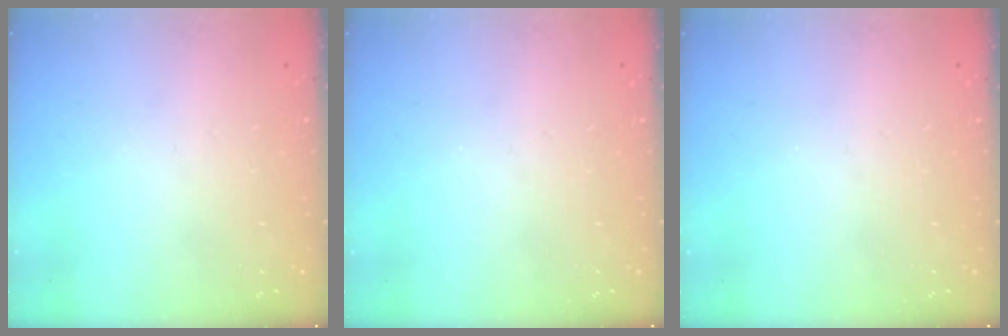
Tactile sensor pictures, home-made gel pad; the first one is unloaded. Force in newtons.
{"total": 0.0}
{"total": 0.0}